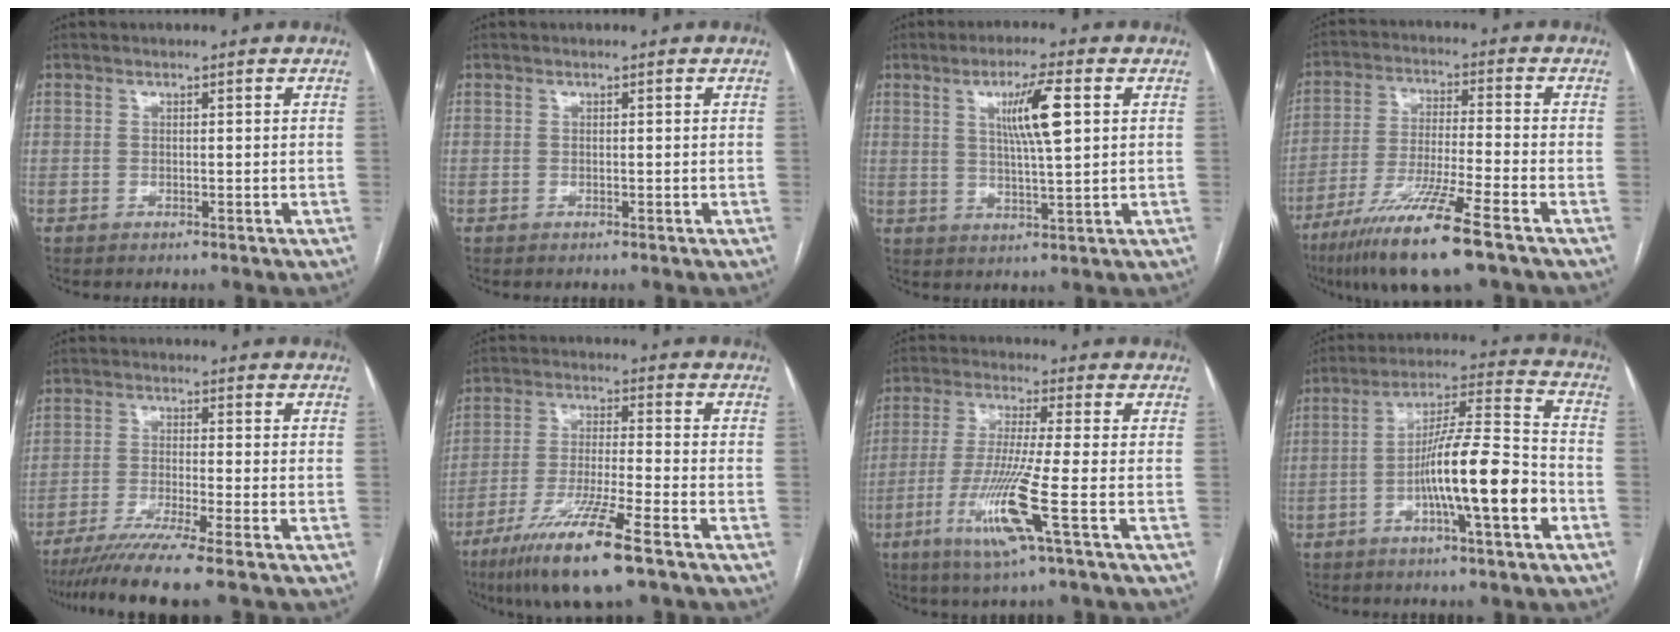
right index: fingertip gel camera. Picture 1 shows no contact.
{"total": 0.0}
{"total": 7.9, "force": [2.4, 0.4, 7.5], "torque": [-0.133, 0.002, 0.041]}
{"total": 13.4, "force": [-8.4, 0.0, 10.4], "torque": [-0.205, -0.035, -0.153]}
{"total": 8.9, "force": [-6.9, -1.8, 5.4], "torque": [-0.078, -0.029, -0.116]}
{"total": 12.7, "force": [-7.7, 0.2, 10.1], "torque": [-0.195, -0.030, -0.140]}
{"total": 10.9, "force": [-4.1, -1.0, 10.1], "torque": [-0.205, -0.027, -0.084]}
{"total": 14.5, "force": [-4.7, 0.9, 13.7], "torque": [-0.230, 0.006, -0.080]}